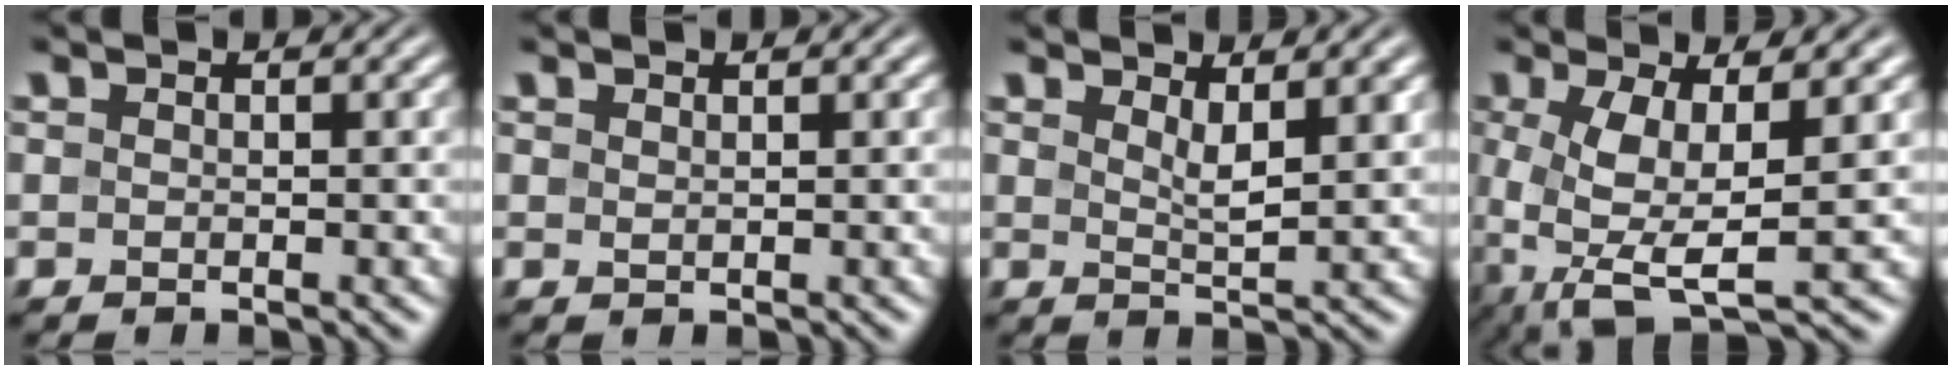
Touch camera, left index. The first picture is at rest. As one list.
[{"total": 0.6, "force": [0.5, 0.1, 0.2], "torque": [-0.005, 0.001, 0.011]}, {"total": 2.3, "force": [1.3, 0.5, 1.8], "torque": [-0.031, -0.006, 0.024]}, {"total": 7.5, "force": [-0.7, 2.8, 6.9], "torque": [-0.145, -0.001, -0.015]}]